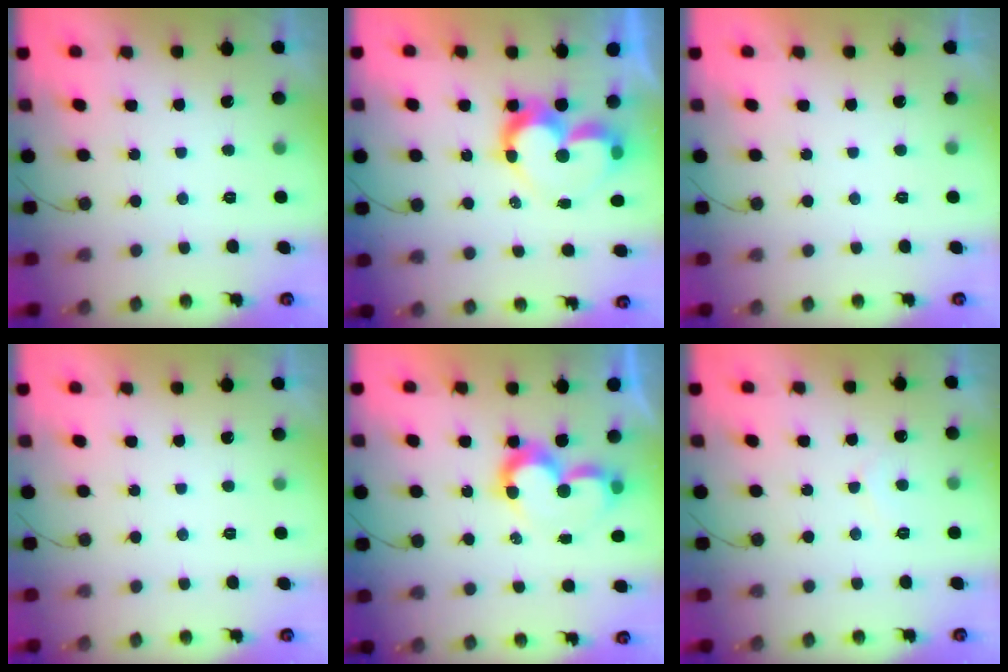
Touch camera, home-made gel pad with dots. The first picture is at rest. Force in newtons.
{"total": 12.3, "press": 12.2, "slide": 1.1}
{"total": 1.7, "press": 1.7, "slide": 0.0}
{"total": 1.7, "press": 1.7, "slide": 0.1}
{"total": 8.4, "press": 8.3, "slide": 0.6}
{"total": 4.1, "press": 4.1, "slide": 0.3}